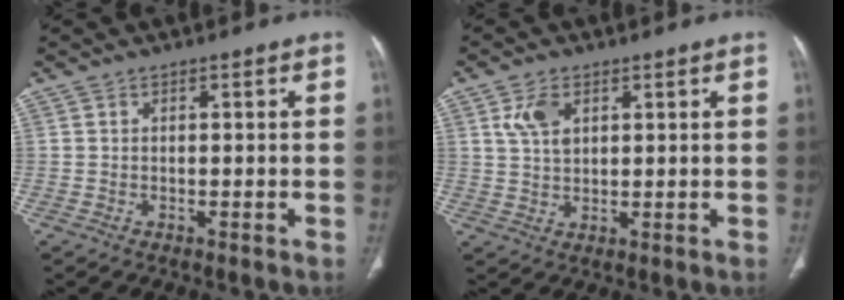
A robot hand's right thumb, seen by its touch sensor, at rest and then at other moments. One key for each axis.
{"total": 4.9, "fx": 2.1, "fy": 3.0, "fz": 3.4, "tx": -0.059, "ty": -0.006, "tz": 0.046}